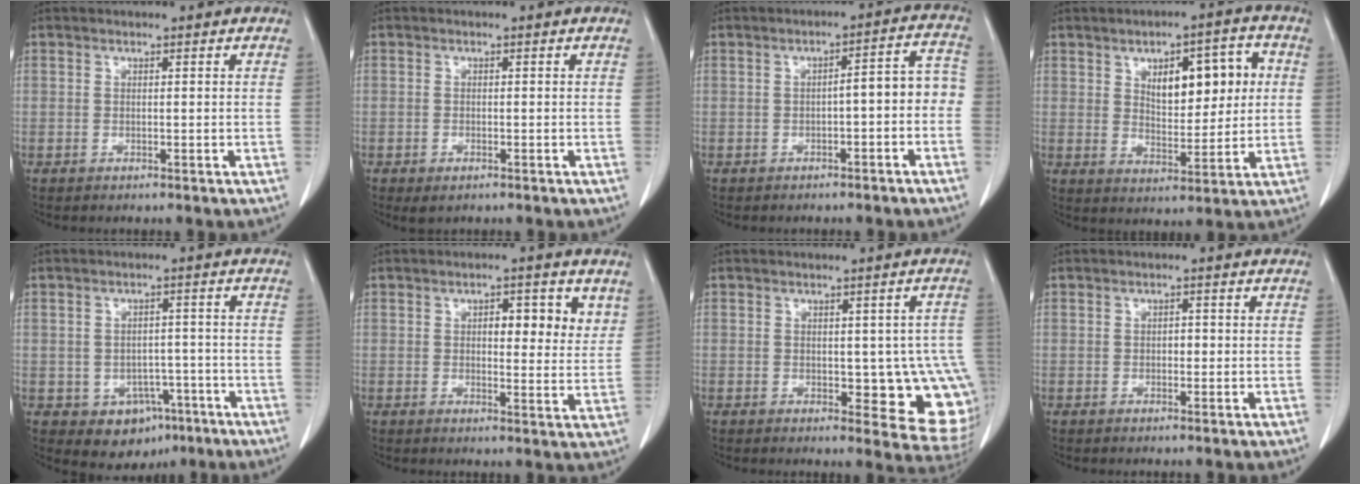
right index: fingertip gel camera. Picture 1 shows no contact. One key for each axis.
{"total": 1.7, "fx": -1.0, "fy": 0.8, "fz": 1.1, "tx": -0.020, "ty": -0.002, "tz": -0.009}
{"total": 5.9, "fx": -1.6, "fy": 1.7, "fz": 5.4, "tx": -0.063, "ty": 0.037, "tz": -0.022}
{"total": 10.3, "fx": 2.8, "fy": 4.4, "fz": 8.9, "tx": -0.120, "ty": 0.018, "tz": 0.048}
{"total": 6.4, "fx": -3.1, "fy": 5.1, "fz": 2.4, "tx": -0.023, "ty": 0.010, "tz": -0.030}
{"total": 6.5, "fx": 2.7, "fy": 2.7, "fz": 5.3, "tx": -0.059, "ty": 0.001, "tz": 0.033}
{"total": 10.8, "fx": -1.2, "fy": 4.6, "fz": 9.7, "tx": -0.087, "ty": 0.004, "tz": -0.002}
{"total": 1.2, "fx": -0.1, "fy": 0.8, "fz": 0.9, "tx": -0.011, "ty": 0.003, "tz": -0.001}